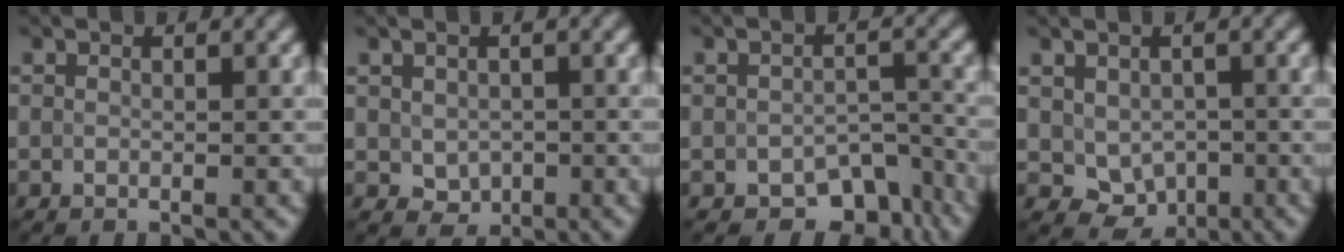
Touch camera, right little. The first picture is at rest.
{"total": 0.8, "force": [-0.3, 0.7, 0.4], "torque": [-0.013, -0.004, 0.013]}
{"total": 3.9, "force": [-3.0, 1.9, 1.5], "torque": [-0.018, -0.011, -0.025]}
{"total": 2.8, "force": [-0.5, 2.3, 1.6], "torque": [-0.028, -0.014, 0.016]}